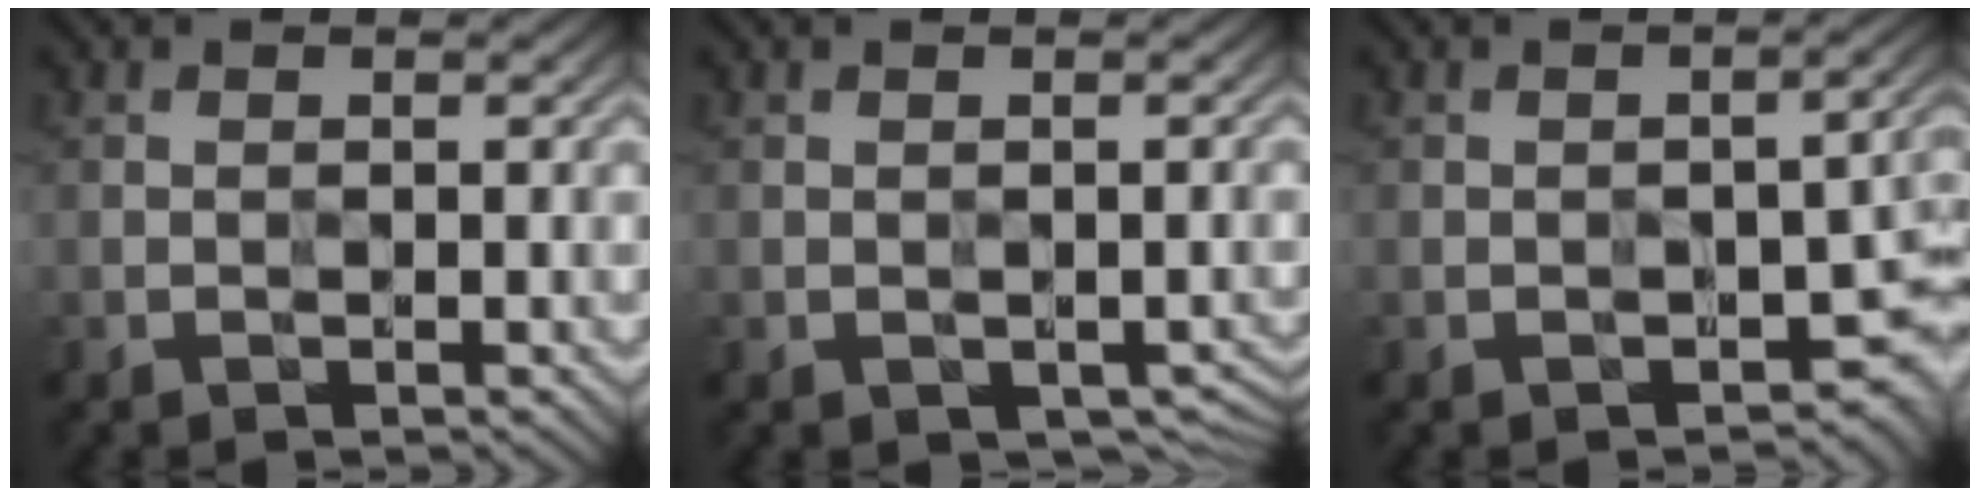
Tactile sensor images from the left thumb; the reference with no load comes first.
{"total": 2.8, "force": [-1.1, 1.7, 2.0], "torque": [-0.027, -0.010, -0.008]}
{"total": 5.8, "force": [-2.7, 2.8, 4.2], "torque": [-0.049, -0.009, -0.036]}